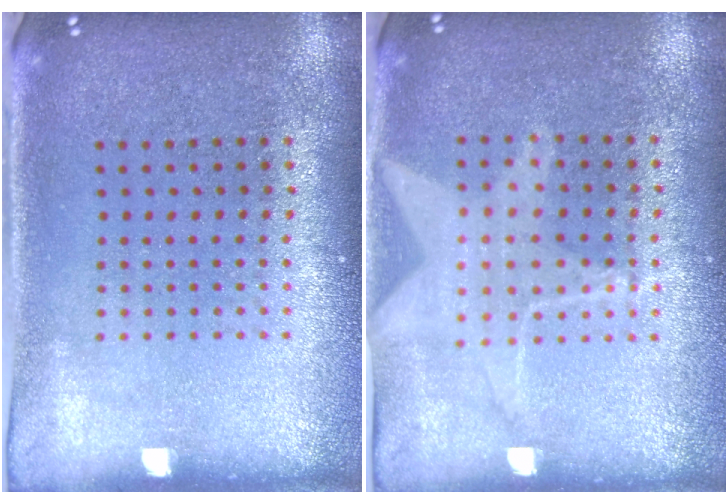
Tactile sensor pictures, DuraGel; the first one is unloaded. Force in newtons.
{"total": 1.4, "press": 1.4, "slide": 0.4}